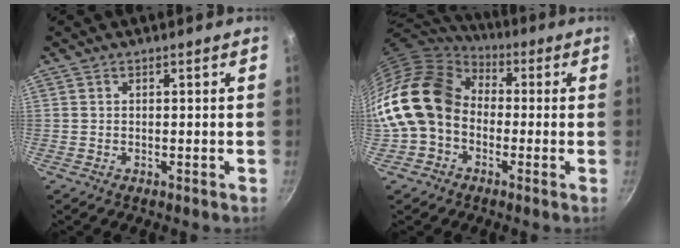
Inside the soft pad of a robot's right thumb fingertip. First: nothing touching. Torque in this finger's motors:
{"motor_torque": [0.63, 2.40, 1.53, -1.23, 0.40]}